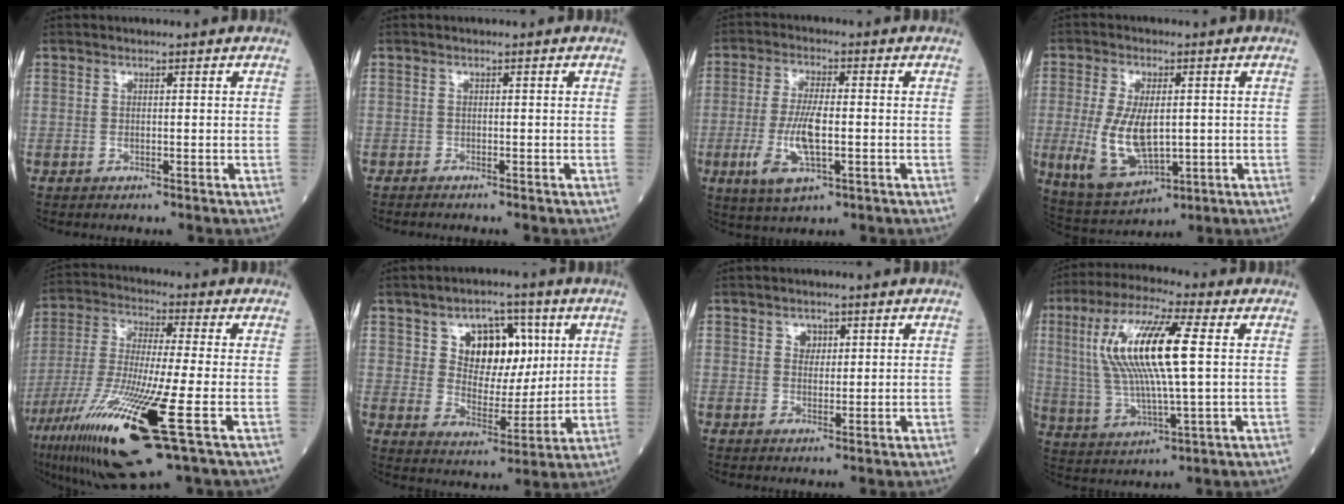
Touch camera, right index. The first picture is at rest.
{"total": 0.6, "force": [-0.6, -0.1, 0.0], "torque": [-0.007, -0.003, -0.014]}
{"total": 8.7, "force": [-2.1, 2.4, 8.1], "torque": [-0.172, -0.007, -0.034]}
{"total": 11.1, "force": [-0.9, 5.0, 9.9], "torque": [-0.207, -0.011, -0.001]}
{"total": 20.6, "force": [-8.4, 1.6, 18.7], "torque": [-0.383, -0.051, -0.153]}
{"total": 10.4, "force": [3.8, 6.6, 7.0], "torque": [-0.103, 0.018, 0.068]}
{"total": 1.9, "force": [0.9, 1.5, 0.7], "torque": [-0.007, 0.000, 0.014]}
{"total": 15.7, "force": [3.0, 2.1, 15.3], "torque": [-0.317, 0.014, 0.053]}